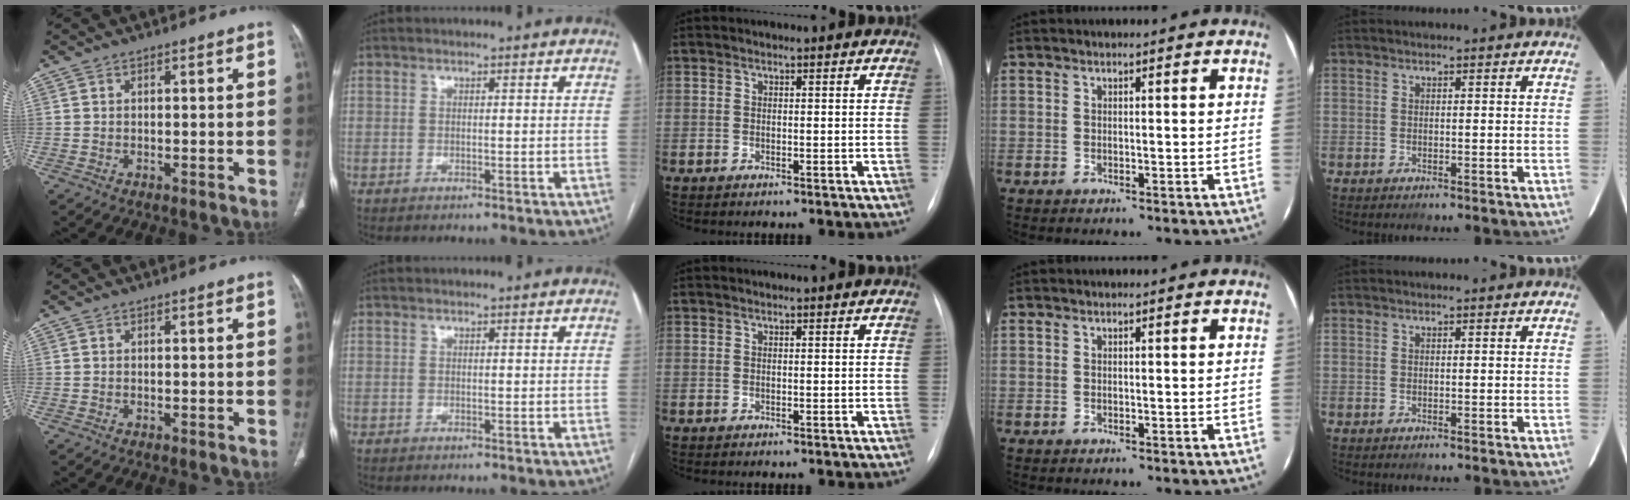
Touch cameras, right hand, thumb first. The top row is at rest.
{}